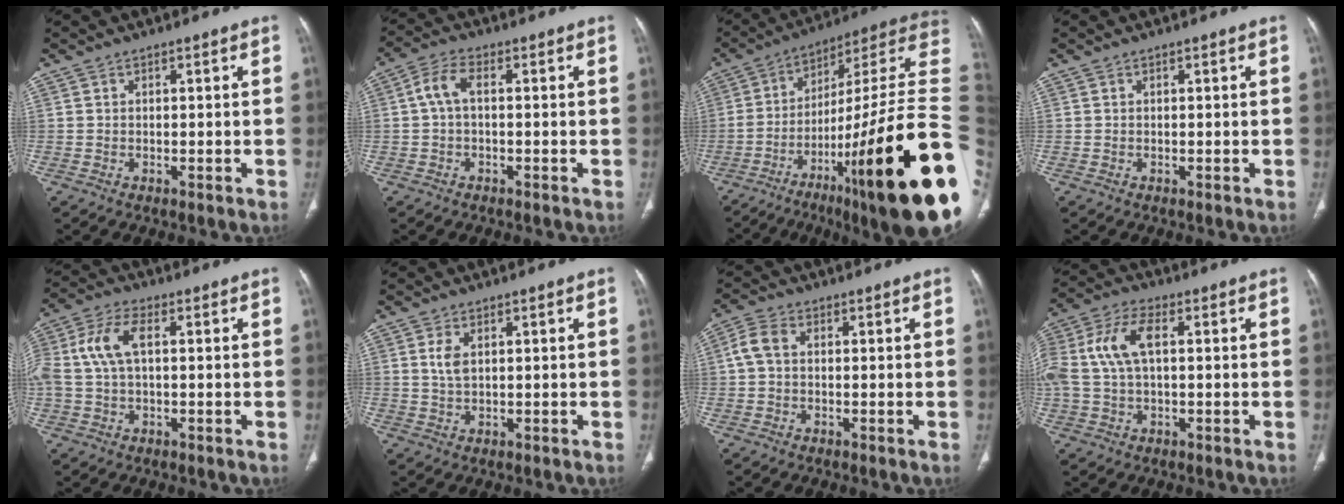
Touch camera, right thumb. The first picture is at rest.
{"total": 4.8, "force": [0.1, 2.3, 4.2], "torque": [-0.090, 0.014, -0.007]}
{"total": 33.9, "force": [-9.7, 6.2, 31.9], "torque": [-0.377, 0.066, -0.152]}
{"total": 0.0}
{"total": 10.1, "force": [1.5, 5.5, 8.4], "torque": [-0.198, 0.030, 0.028]}
{"total": 3.1, "force": [0.9, 1.5, 2.5], "torque": [-0.056, 0.000, 0.019]}
{"total": 4.0, "force": [0.3, 2.7, 3.0], "torque": [-0.067, 0.012, 0.000]}
{"total": 13.2, "force": [2.1, 7.2, 10.9], "torque": [-0.254, 0.032, 0.039]}